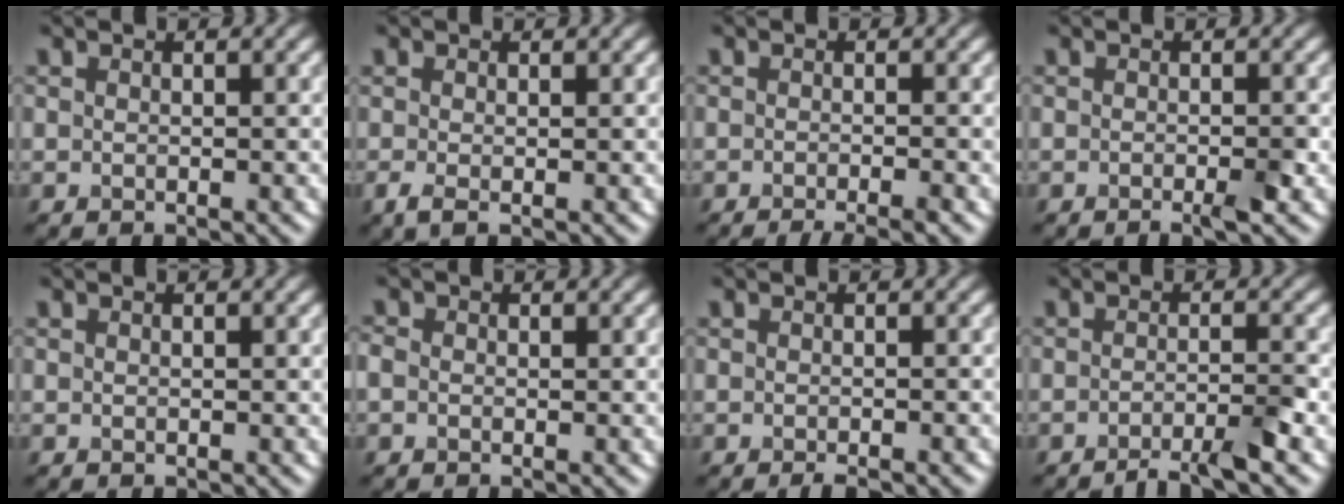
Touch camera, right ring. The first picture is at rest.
{"total": 1.3, "force": [-0.4, 0.4, 1.2], "torque": [-0.027, -0.008, -0.009]}
{"total": 3.6, "force": [-2.2, 0.8, 2.8], "torque": [-0.026, 0.002, -0.034]}
{"total": 1.7, "force": [-0.8, 0.2, 1.5], "torque": [-0.022, -0.003, -0.016]}
{"total": 0.0}
{"total": 0.8, "force": [-0.3, 0.6, 0.3], "torque": [-0.007, -0.001, -0.009]}
{"total": 1.8, "force": [-1.3, 0.3, 1.3], "torque": [-0.012, -0.001, -0.019]}
{"total": 3.5, "force": [-2.3, 0.5, 2.6], "torque": [-0.033, 0.003, -0.050]}